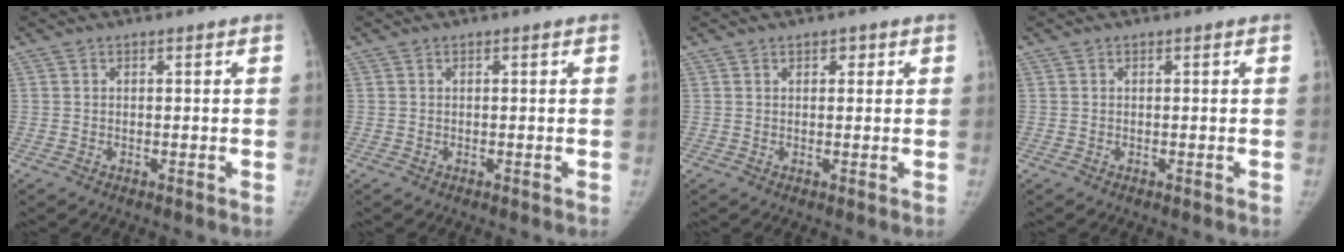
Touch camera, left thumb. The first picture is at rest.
{"total": 0.0}
{"total": 1.5, "force": [0.8, 0.9, 0.9], "torque": [-0.003, -0.001, 0.009]}
{"total": 0.0}